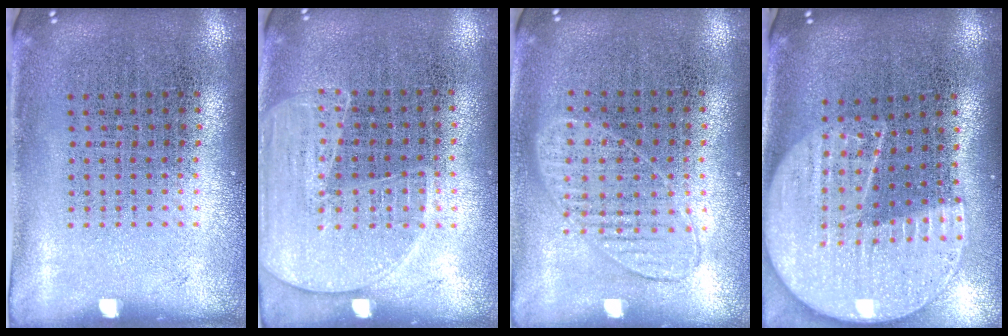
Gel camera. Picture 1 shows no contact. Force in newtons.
{"total": 1.6, "press": 1.4, "slide": 0.8}
{"total": 0.9, "press": 0.9, "slide": 0.4}
{"total": 2.3, "press": 2.0, "slide": 1.1}